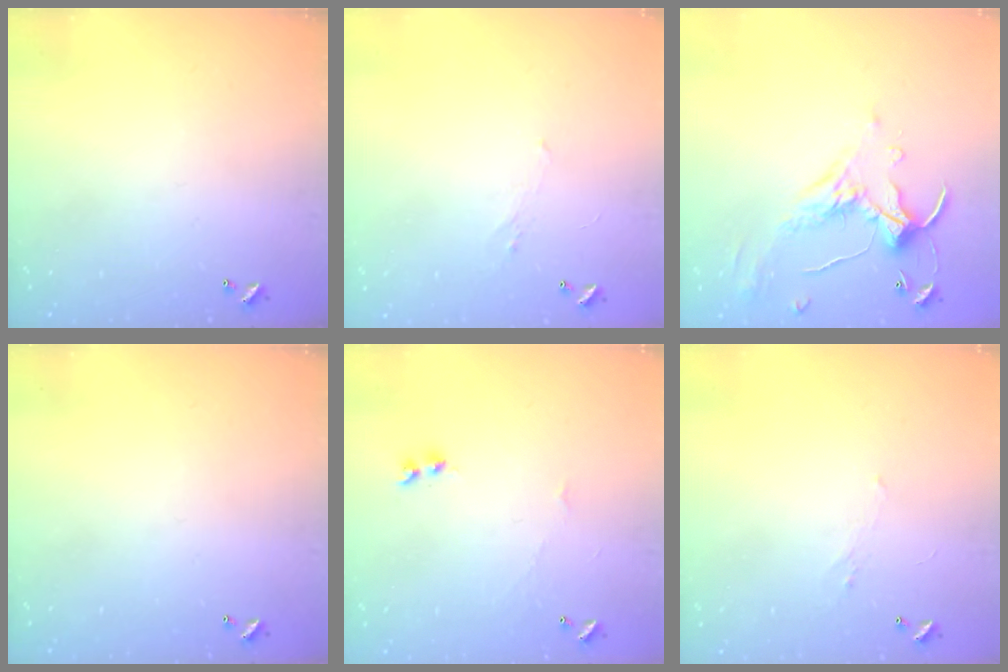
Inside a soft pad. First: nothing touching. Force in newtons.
{"total": 1.3, "press": 1.1, "slide": 0.7}
{"total": 1.1, "press": 0.4, "slide": 1.0}
{"total": 0.0}
{"total": 1.9, "press": 1.8, "slide": 0.5}
{"total": 1.3, "press": 1.1, "slide": 0.7}